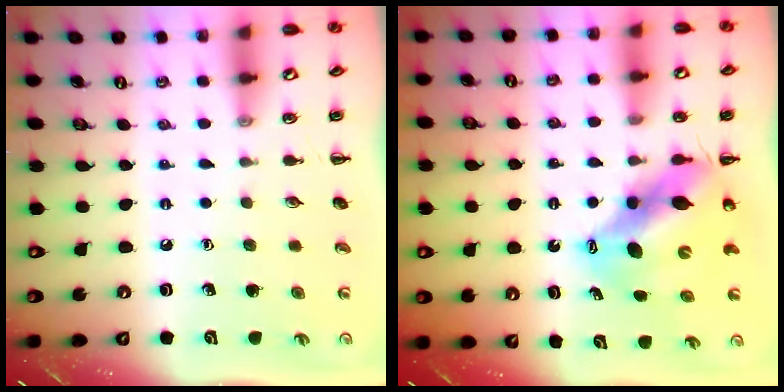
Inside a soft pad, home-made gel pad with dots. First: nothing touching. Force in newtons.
{"total": 12.2, "press": 11.8, "slide": 3.0}